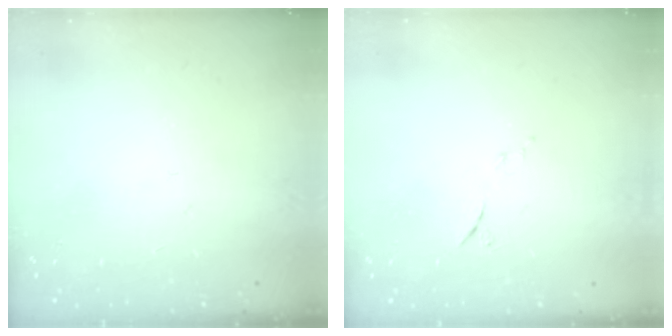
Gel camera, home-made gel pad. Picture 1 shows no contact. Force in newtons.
{"total": 6.4, "press": 6.3, "slide": 1.3}